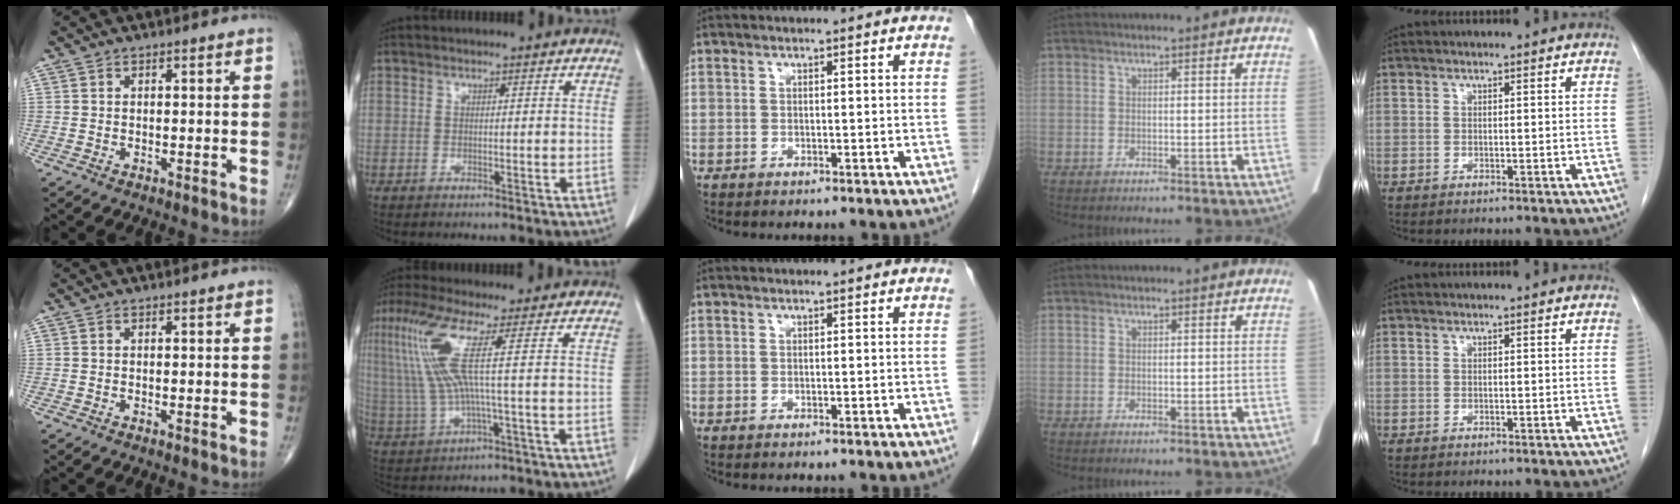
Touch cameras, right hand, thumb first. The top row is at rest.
{"index": {"total": 9.6, "force": [2.3, -0.4, 9.3], "torque": [-0.216, 0.009, 0.047]}}